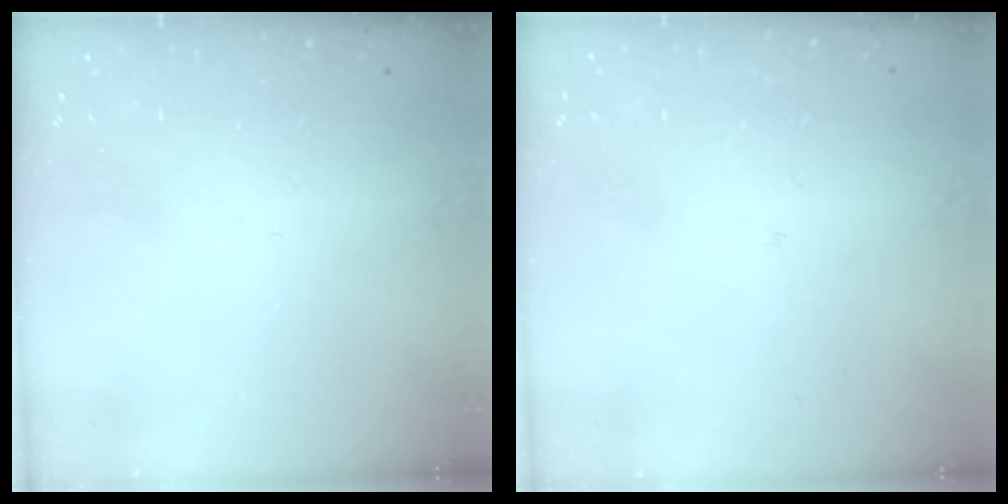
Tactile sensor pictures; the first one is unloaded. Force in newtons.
{"total": 2.1, "press": 2.1, "slide": 0.1}